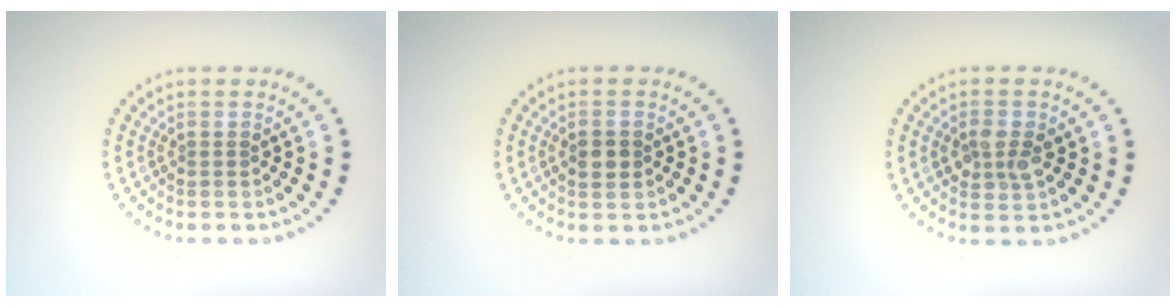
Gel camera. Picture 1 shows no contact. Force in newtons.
{"total": 1.7, "press": 1.7, "slide": 0.1}
{"total": 2.3, "press": 2.3, "slide": 0.2}